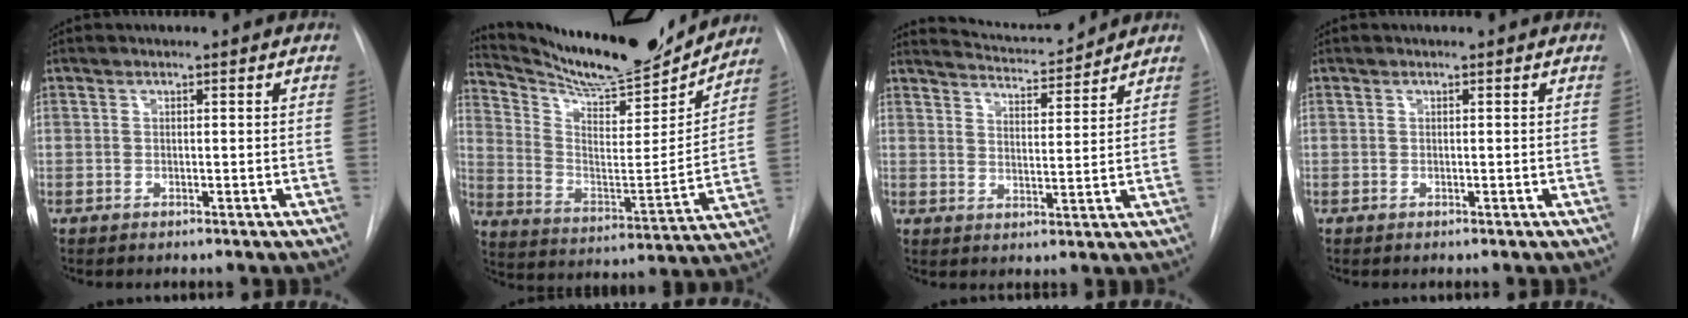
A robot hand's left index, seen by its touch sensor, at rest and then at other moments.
{"total": 20.4, "force": [19.1, 2.5, 6.7], "torque": [-0.130, -0.044, 0.296]}
{"total": 8.2, "force": [8.1, 0.2, 1.2], "torque": [-0.031, 0.000, 0.130]}
{"total": 0.0}